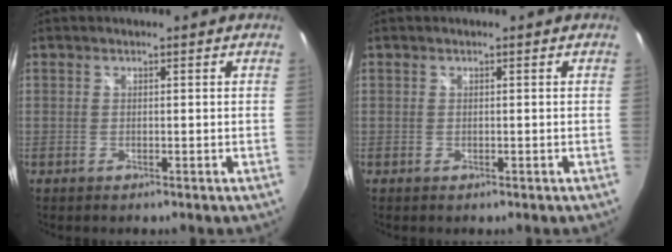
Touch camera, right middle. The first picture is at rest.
{"total": 0.0}